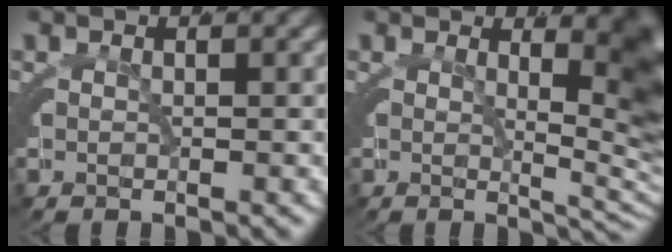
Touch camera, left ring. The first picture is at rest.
{"total": 7.5, "force": [0.4, 2.2, 7.2], "torque": [-0.047, 0.000, 0.008]}